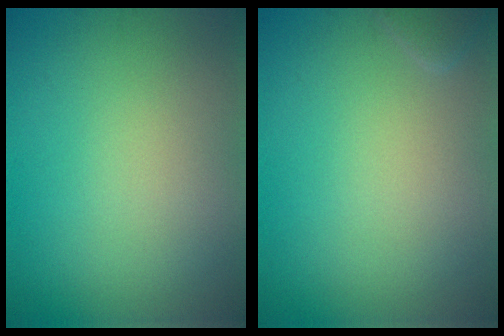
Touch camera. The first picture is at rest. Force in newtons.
{"total": 0.8, "press": 0.8, "slide": 0.1}